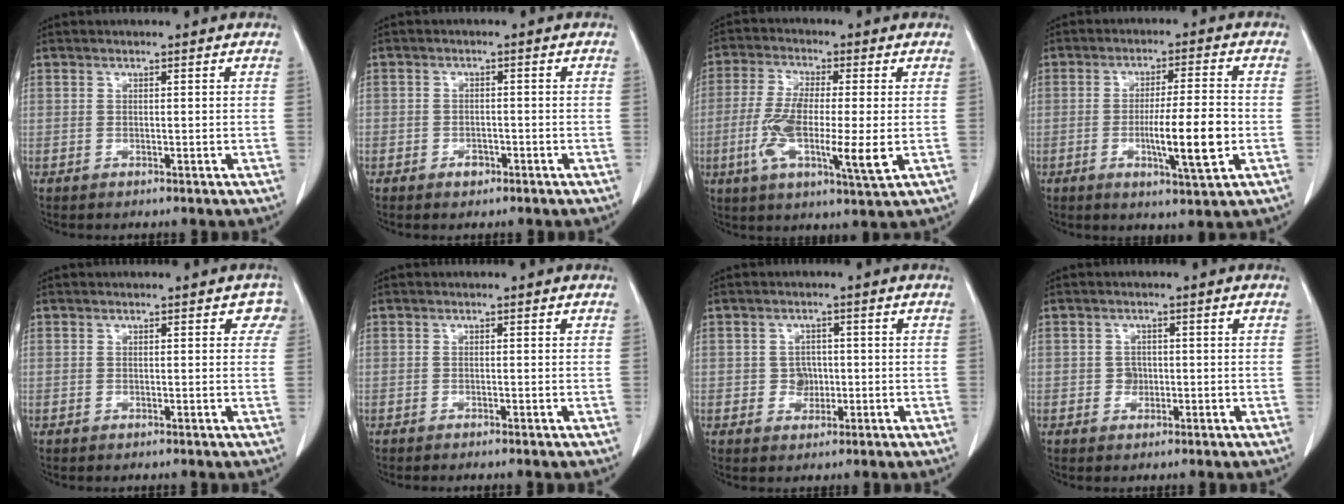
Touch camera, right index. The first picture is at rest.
{"total": 2.0, "force": [-1.2, 1.4, 0.7], "torque": [-0.004, 0.007, -0.016]}
{"total": 11.9, "force": [-2.1, 1.7, 11.6], "torque": [-0.218, -0.014, -0.042]}
{"total": 9.3, "force": [-2.1, 0.3, 9.1], "torque": [-0.148, -0.011, -0.036]}
{"total": 2.2, "force": [1.2, 1.4, 1.3], "torque": [0.004, 0.008, 0.005]}
{"total": 0.9, "force": [-0.8, -0.2, 0.4], "torque": [-0.005, 0.002, -0.013]}
{"total": 2.6, "force": [-0.3, 2.3, 1.2], "torque": [-0.011, 0.005, -0.002]}
{"total": 1.5, "force": [-0.2, 1.4, 0.6], "torque": [-0.007, 0.005, -0.002]}